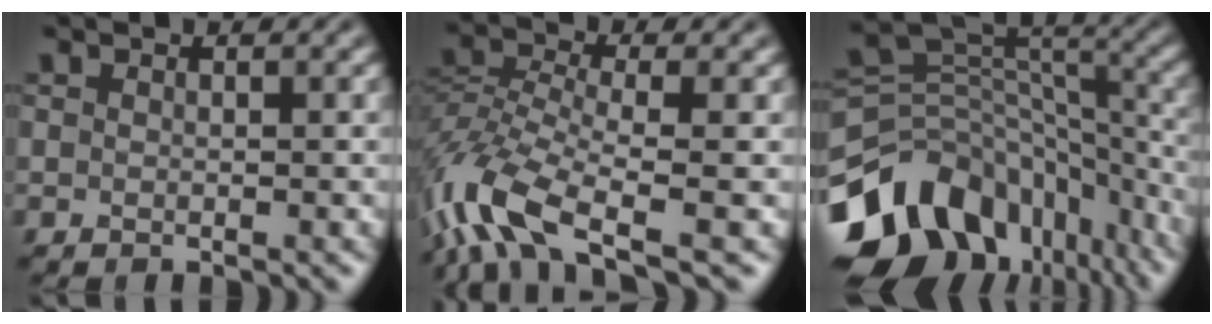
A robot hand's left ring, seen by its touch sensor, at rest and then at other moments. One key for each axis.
{"total": 8.4, "fx": -5.4, "fy": 2.6, "fz": 5.9, "tx": -0.127, "ty": 0.001, "tz": -0.114}
{"total": 13.0, "fx": -8.2, "fy": 8.2, "fz": 5.9, "tx": -0.124, "ty": 0.010, "tz": -0.133}